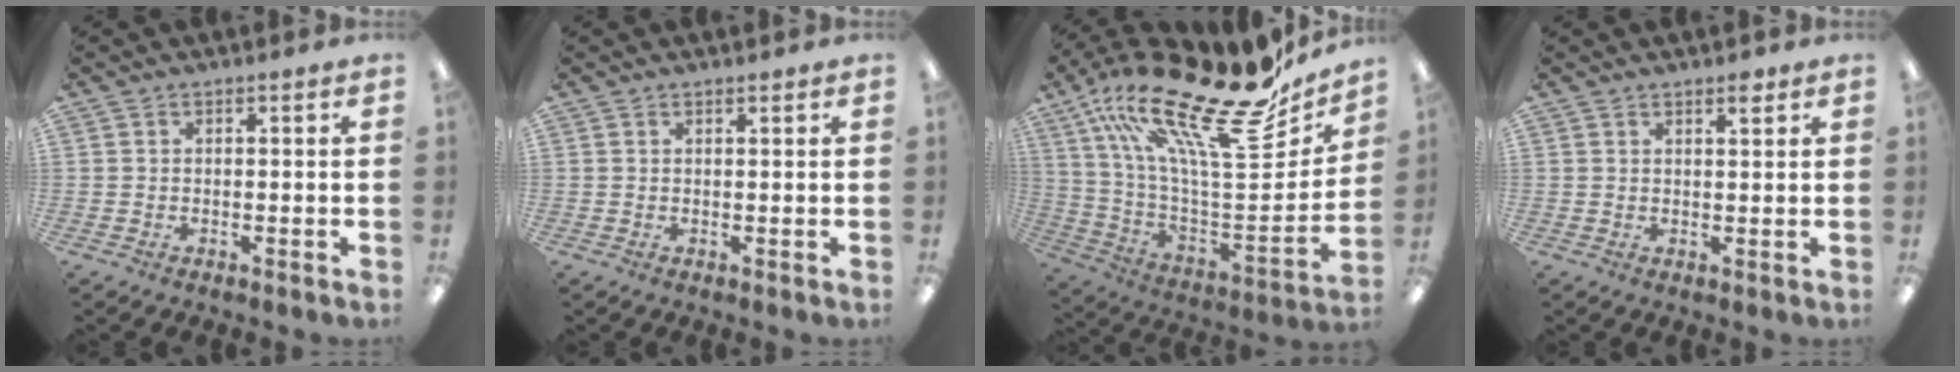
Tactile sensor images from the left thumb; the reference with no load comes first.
{"total": 0.7, "force": [0.6, 0.1, 0.2], "torque": [-0.005, 0.000, 0.012]}
{"total": 28.1, "force": [19.2, 8.6, 18.6], "torque": [-0.306, -0.144, 0.324]}
{"total": 2.5, "force": [2.0, 0.7, 1.2], "torque": [-0.011, -0.007, 0.033]}